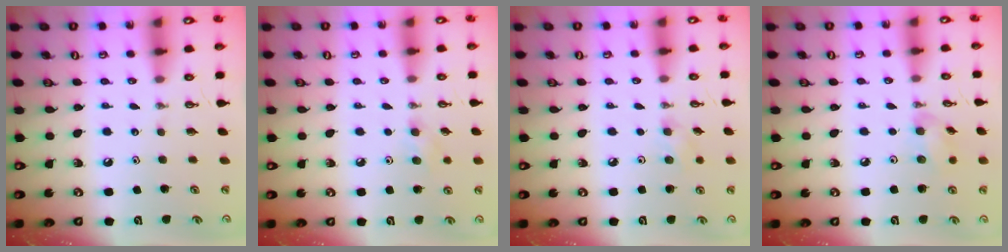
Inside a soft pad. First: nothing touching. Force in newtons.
{"total": 7.8, "press": 6.9, "slide": 3.7}
{"total": 5.6, "press": 5.2, "slide": 1.9}
{"total": 5.7, "press": 5.7, "slide": 0.8}